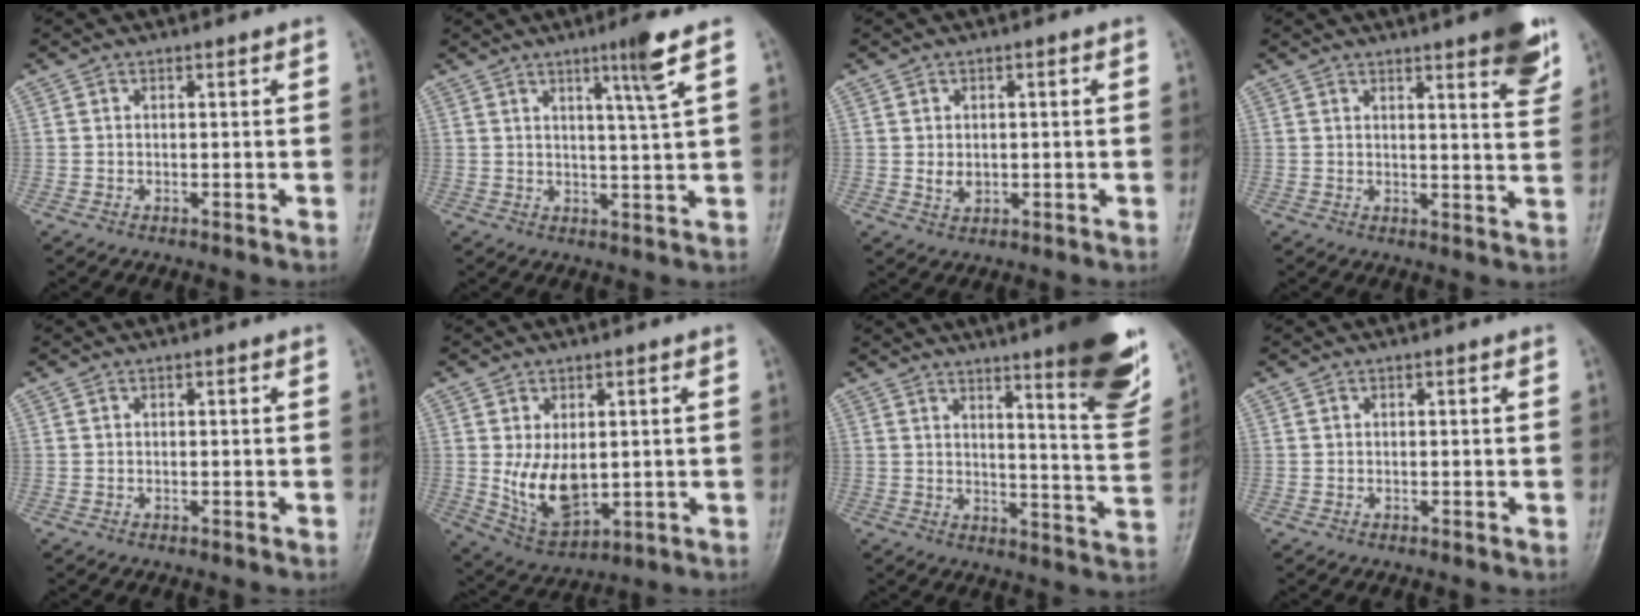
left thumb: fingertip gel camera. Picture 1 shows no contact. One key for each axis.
{"total": 5.6, "fx": 3.1, "fy": -1.0, "fz": 4.6, "tx": -0.079, "ty": -0.022, "tz": 0.055}
{"total": 2.5, "fx": -0.2, "fy": 1.9, "fz": 1.5, "tx": -0.022, "ty": 0.000, "tz": 0.001}
{"total": 9.3, "fx": 5.5, "fy": 1.8, "fz": 7.2, "tx": -0.073, "ty": -0.026, "tz": 0.065}
{"total": 0.0}
{"total": 9.8, "fx": -0.1, "fy": 6.0, "fz": 7.7, "tx": -0.121, "ty": -0.013, "tz": 0.018}
{"total": 16.8, "fx": 10.3, "fy": 2.5, "fz": 13.1, "tx": -0.144, "ty": -0.069, "tz": 0.136}
{"total": 0.0}